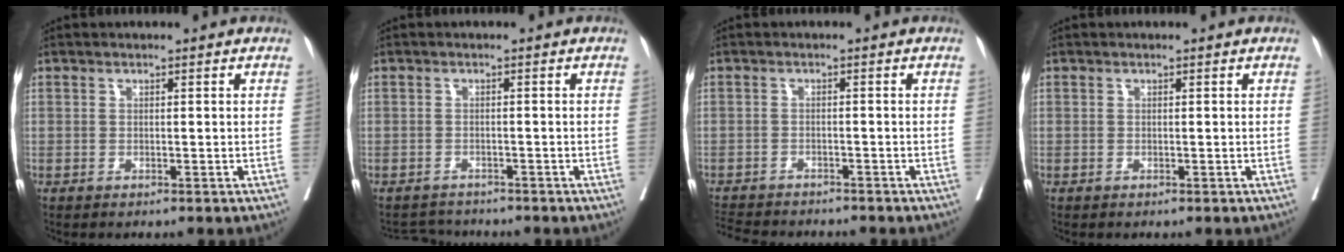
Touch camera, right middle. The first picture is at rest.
{"total": 3.4, "force": [-3.4, 0.4, -0.1], "torque": [0.006, -0.009, -0.054]}
{"total": 9.8, "force": [-9.0, 1.7, 3.5], "torque": [-0.064, -0.008, -0.129]}
{"total": 0.0}